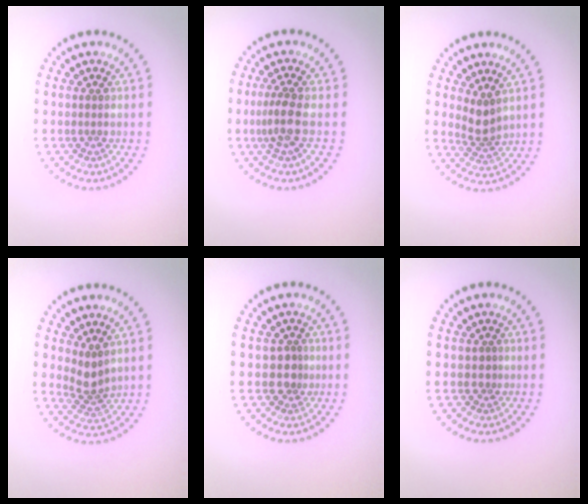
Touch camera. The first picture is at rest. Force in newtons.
{"total": 2.4, "press": 2.0, "slide": 1.3}
{"total": 2.5, "press": 1.9, "slide": 1.5}
{"total": 2.4, "press": 1.9, "slide": 1.5}
{"total": 1.9, "press": 1.5, "slide": 1.2}
{"total": 0.6, "press": 0.4, "slide": 0.4}